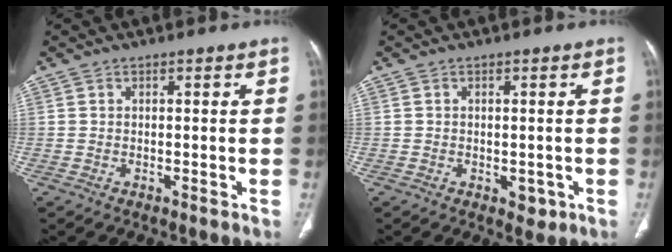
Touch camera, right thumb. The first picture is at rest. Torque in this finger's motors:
{"motor_torque": [0.38, -0.05, 0.09, -0.53, -0.01]}